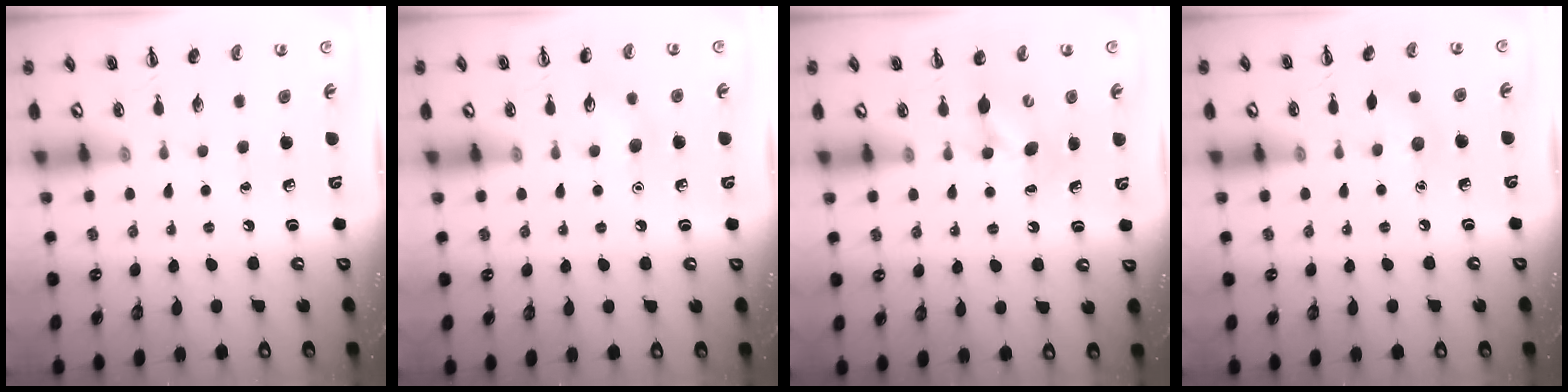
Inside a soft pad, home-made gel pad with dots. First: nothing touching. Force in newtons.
{"total": 6.4, "press": 6.2, "slide": 1.7}
{"total": 6.1, "press": 6.0, "slide": 1.4}
{"total": 5.6, "press": 5.5, "slide": 1.4}